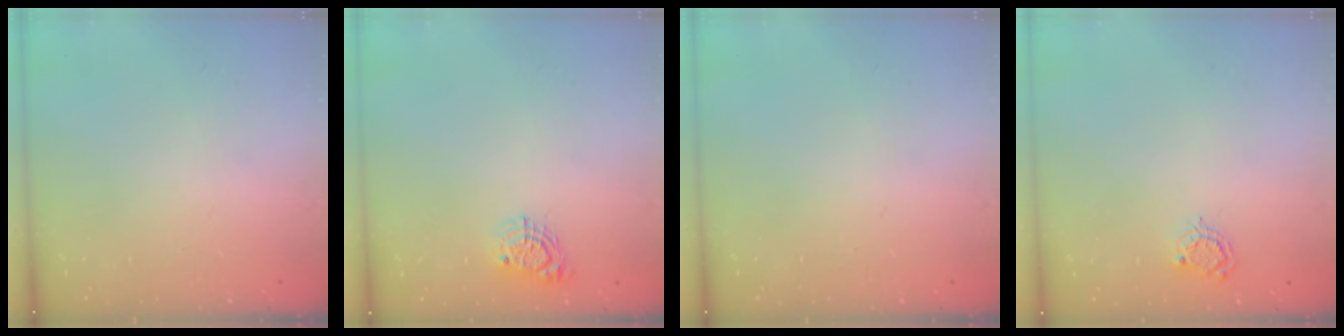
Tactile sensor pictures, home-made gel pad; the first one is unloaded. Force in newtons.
{"total": 6.8, "press": 6.8, "slide": 0.5}
{"total": 0.0}
{"total": 4.7, "press": 4.7, "slide": 0.3}